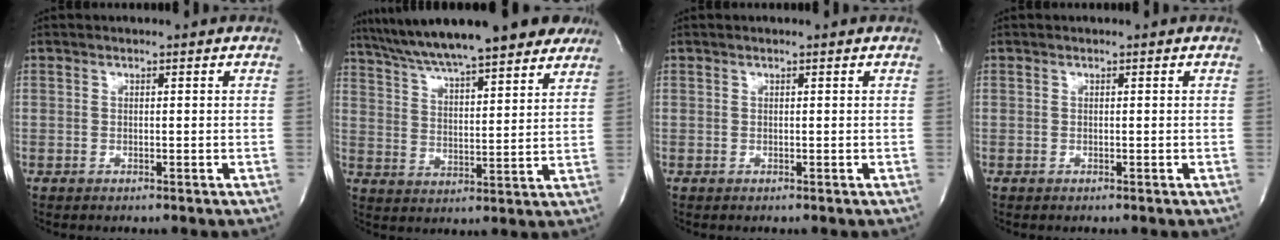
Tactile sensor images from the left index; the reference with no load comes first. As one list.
[{"total": 21.4, "force": [17.8, 3.2, 11.6], "torque": [-0.192, 0.031, 0.257]}, {"total": 0.0}, {"total": 0.0}]